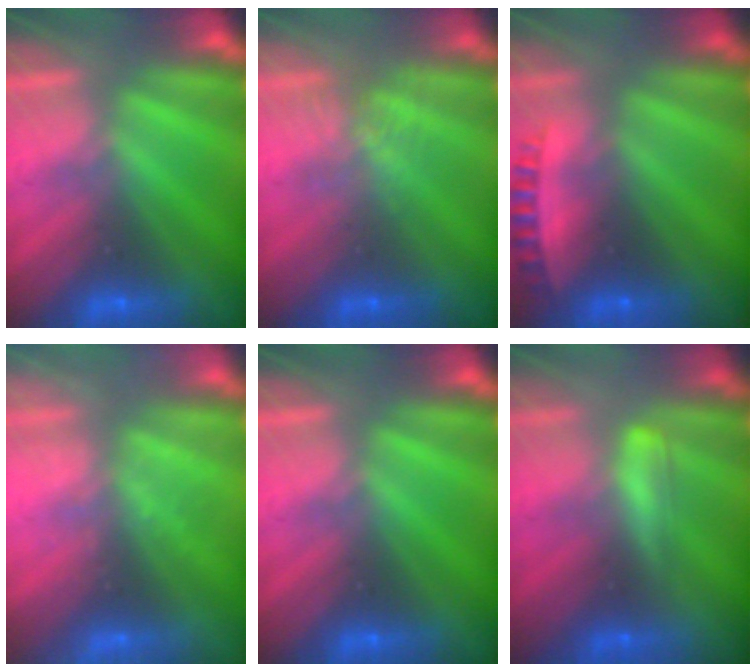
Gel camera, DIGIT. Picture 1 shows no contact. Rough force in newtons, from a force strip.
{"total": 1.6}
{"total": 2.6}
{"total": 2.3}
{"total": 0.0}
{"total": 2.1}